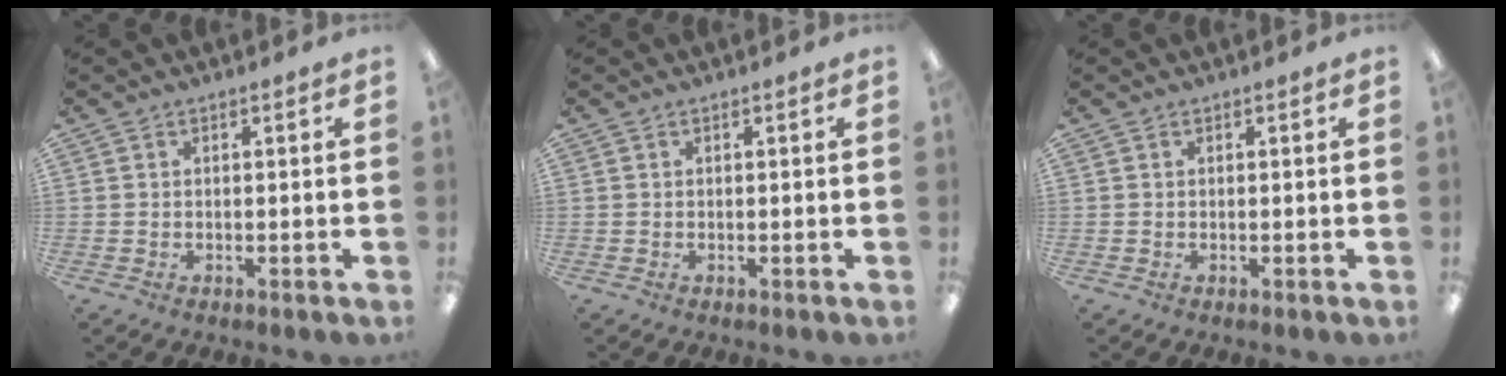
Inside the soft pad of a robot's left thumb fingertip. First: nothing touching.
{"total": 0.0}
{"total": 0.0}